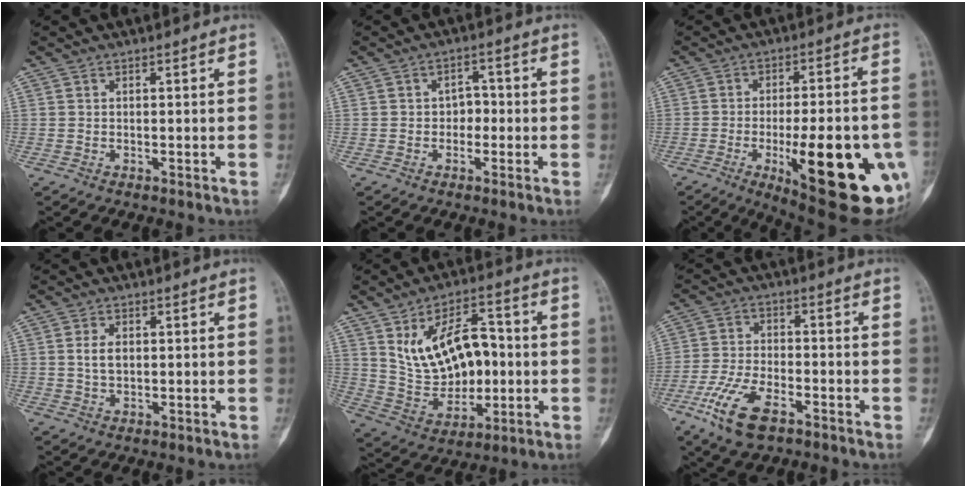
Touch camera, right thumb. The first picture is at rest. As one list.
[{"total": 3.1, "force": [-0.6, 2.5, 1.8], "torque": [-0.002, 0.015, -0.018]}, {"total": 25.8, "force": [-7.8, 7.9, 23.3], "torque": [-0.261, -0.004, -0.087]}, {"total": 3.1, "force": [0.5, 2.0, 2.4], "torque": [-0.040, -0.001, 0.011]}, {"total": 16.3, "force": [2.0, 10.3, 12.5], "torque": [-0.166, 0.009, 0.046]}, {"total": 11.0, "force": [-6.0, 4.9, 7.8], "torque": [-0.164, 0.012, -0.114]}]